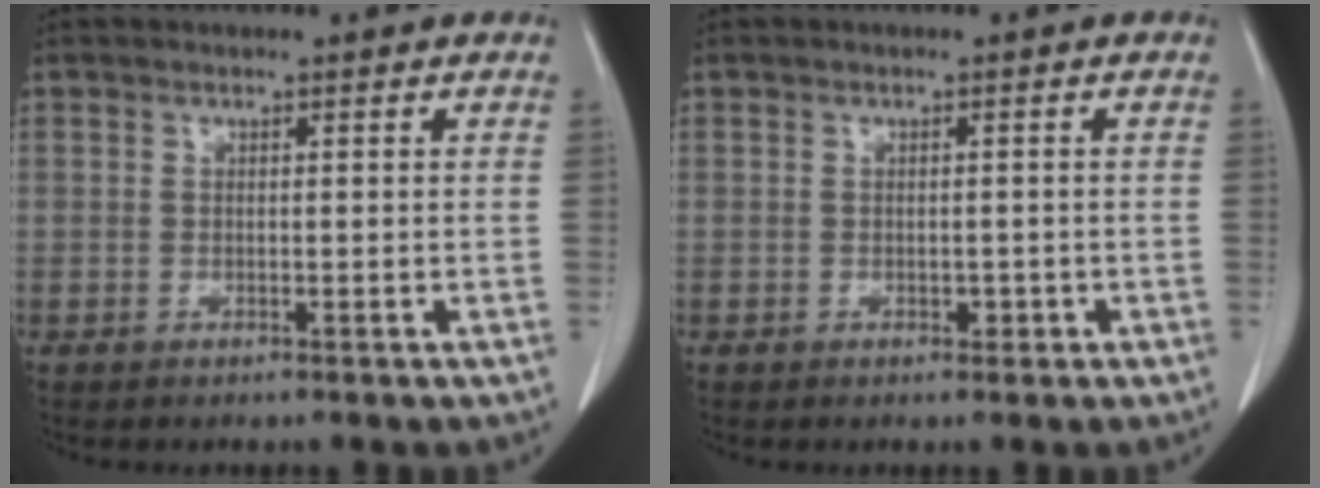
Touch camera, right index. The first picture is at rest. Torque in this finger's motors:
{"motor_torque": [0.04, 0.02, -0.02, -0.01]}